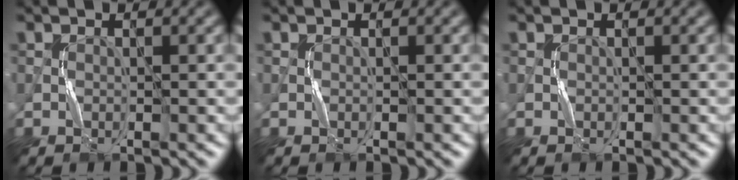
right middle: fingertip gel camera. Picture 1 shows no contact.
{"total": 0.0}
{"total": 0.0}